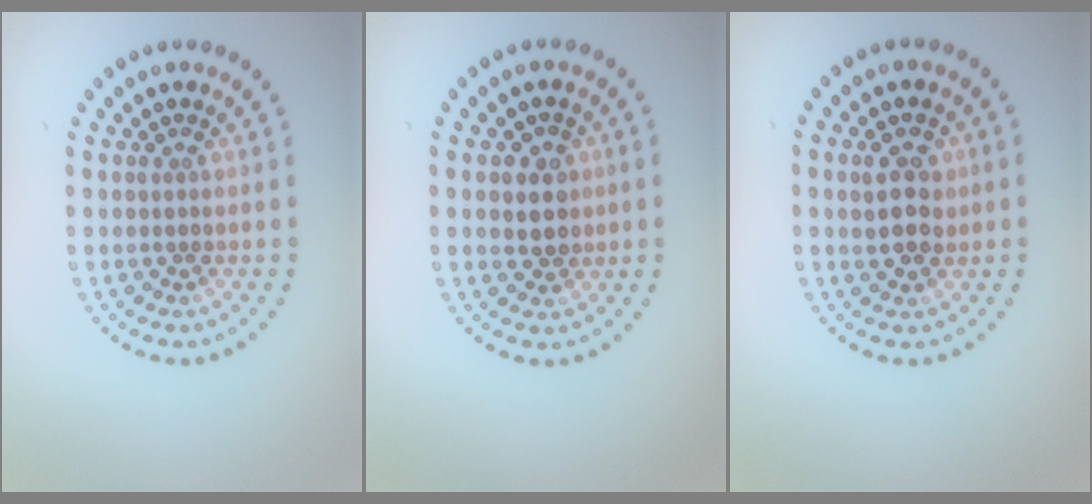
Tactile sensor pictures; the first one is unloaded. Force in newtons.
{"total": 2.4, "press": 2.3, "slide": 0.7}
{"total": 2.9, "press": 2.8, "slide": 0.5}